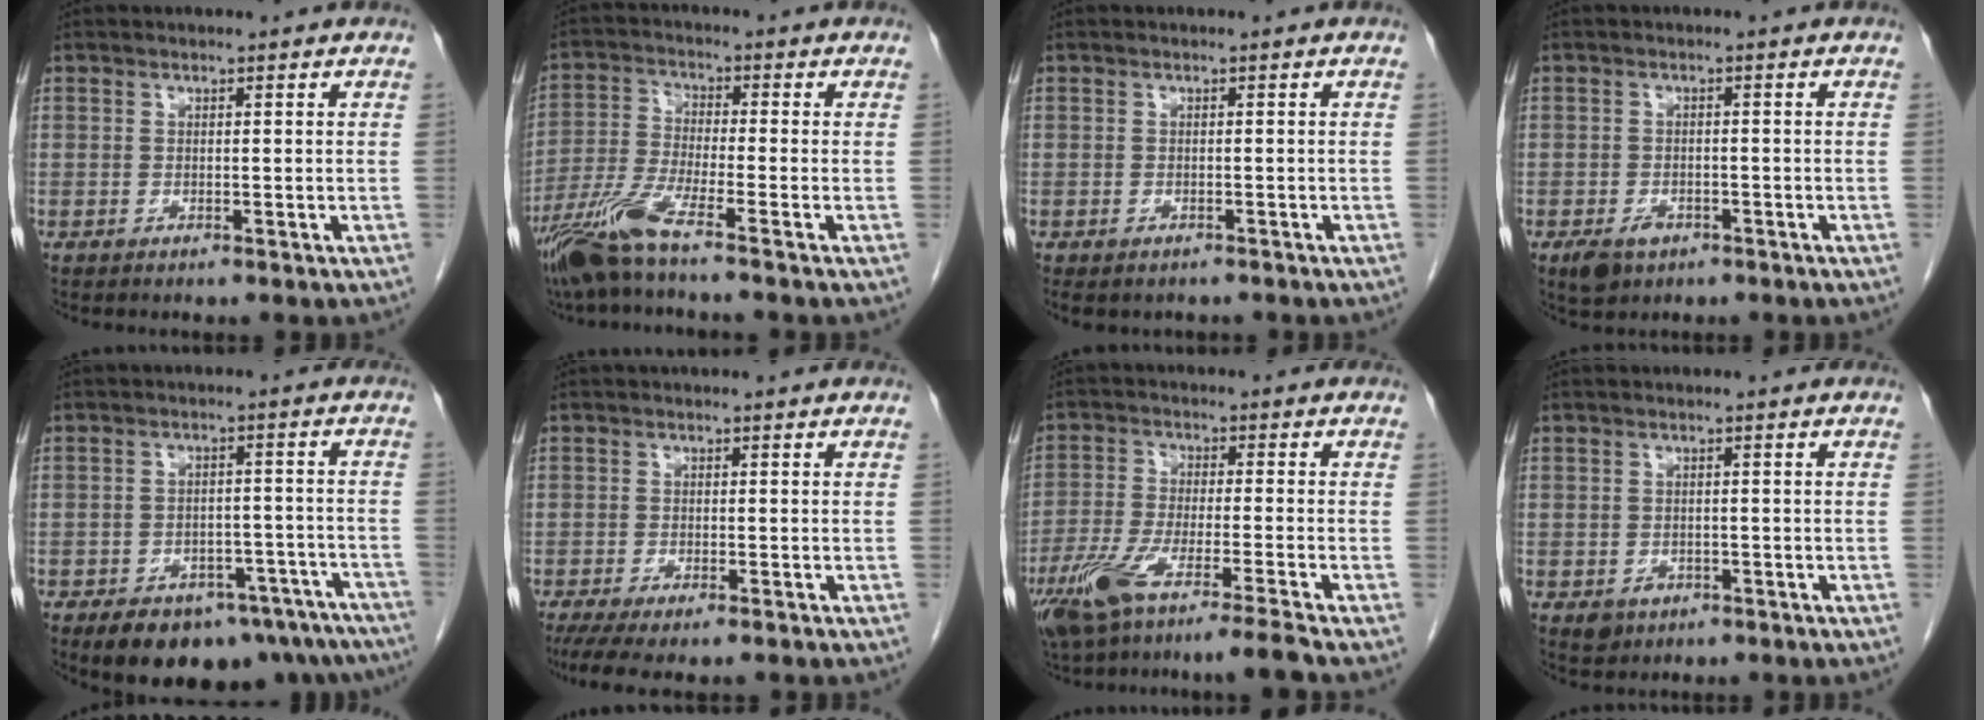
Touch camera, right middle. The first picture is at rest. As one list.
[{"total": 8.2, "force": [-5.9, -0.5, 5.6], "torque": [-0.124, -0.030, -0.121]}, {"total": 3.8, "force": [-3.0, 2.0, 1.0], "torque": [-0.010, 0.000, -0.037]}, {"total": 3.6, "force": [-2.1, 2.3, 1.9], "torque": [-0.034, -0.002, -0.025]}, {"total": 17.1, "force": [-13.4, 7.8, 7.2], "torque": [-0.058, 0.022, -0.156]}, {"total": 7.1, "force": [-5.5, 1.9, 4.1], "torque": [-0.060, -0.013, -0.087]}, {"total": 10.7, "force": [-7.5, -0.4, 7.6], "torque": [-0.142, -0.029, -0.133]}, {"total": 2.4, "force": [-1.1, 2.0, 0.7], "torque": [-0.011, 0.003, -0.007]}]